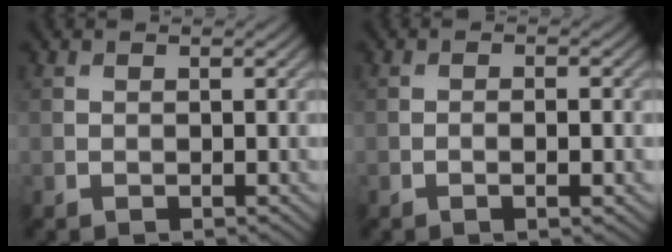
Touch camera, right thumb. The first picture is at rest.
{"total": 2.2, "force": [-0.6, 0.4, 2.0], "torque": [-0.033, 0.002, -0.011]}